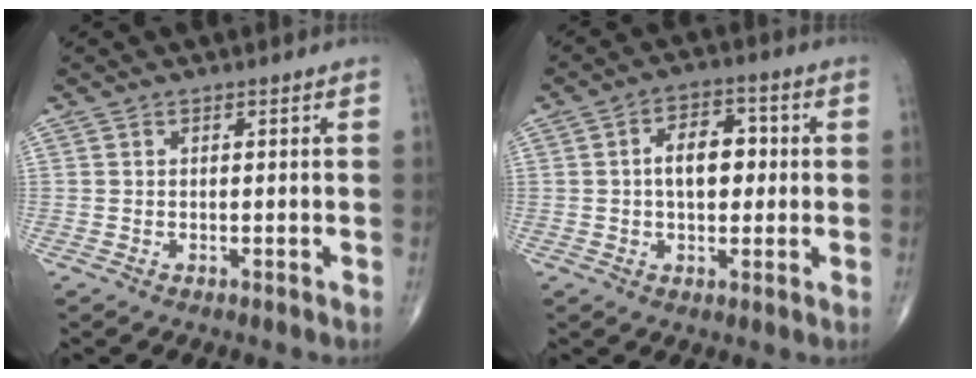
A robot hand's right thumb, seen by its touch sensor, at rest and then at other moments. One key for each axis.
{"total": 8.0, "fx": 0.4, "fy": 4.8, "fz": 6.4, "tx": -0.082, "ty": 0.015, "tz": 0.000}